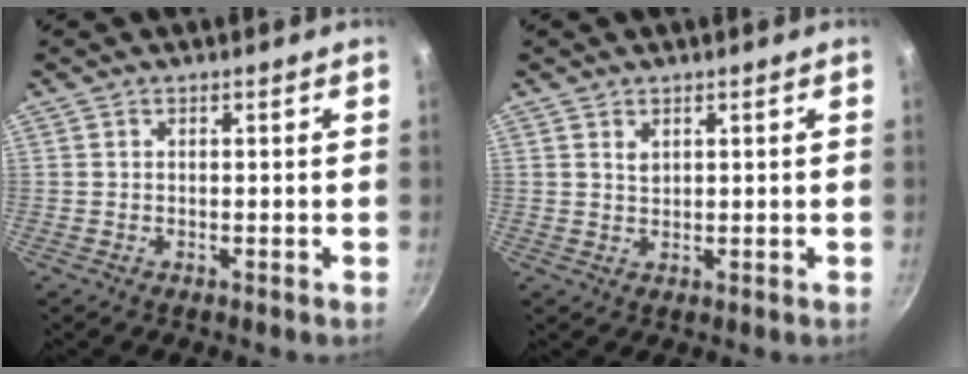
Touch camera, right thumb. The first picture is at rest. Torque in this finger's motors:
{"motor_torque": [0.40, 0.78, 0.09, 0.27, 0.03]}